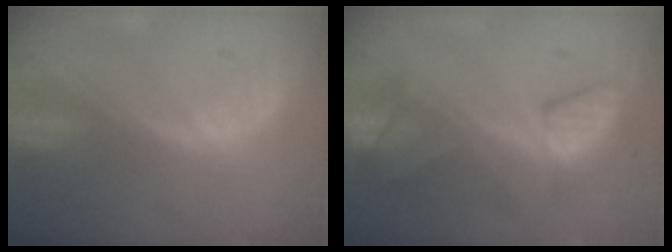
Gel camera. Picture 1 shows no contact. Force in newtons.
{"total": 8.0, "press": 7.7, "slide": 2.2}